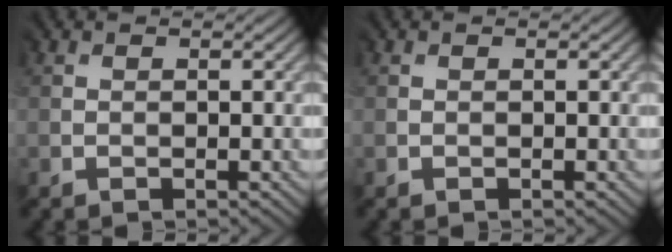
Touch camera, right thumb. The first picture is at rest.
{"total": 0.0}